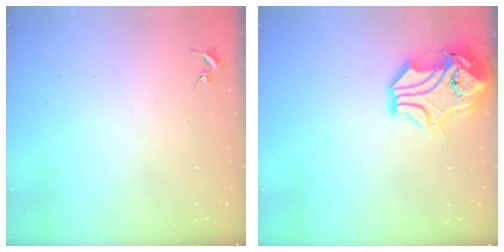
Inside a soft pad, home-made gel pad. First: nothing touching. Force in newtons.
{"total": 13.7, "press": 13.5, "slide": 1.8}